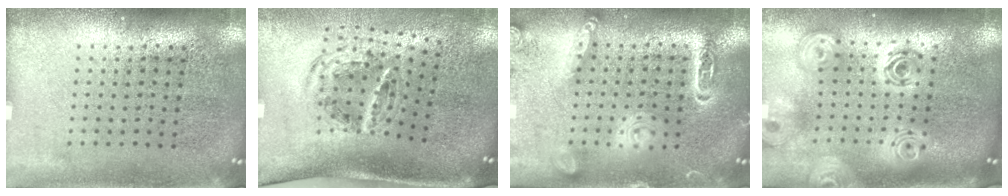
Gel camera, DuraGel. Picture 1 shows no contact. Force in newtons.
{"total": 1.2, "press": 1.0, "slide": 0.6}
{"total": 1.9, "press": 1.8, "slide": 0.4}
{"total": 2.5, "press": 1.9, "slide": 1.7}